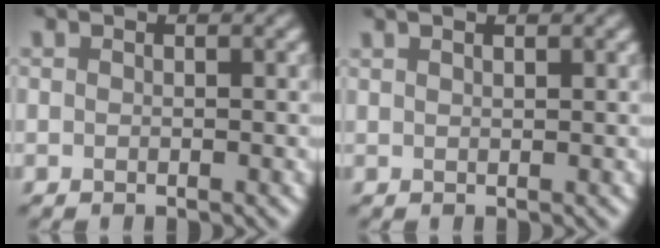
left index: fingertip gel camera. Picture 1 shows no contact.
{"total": 0.8, "force": [0.6, -0.1, 0.5], "torque": [-0.010, 0.003, 0.009]}